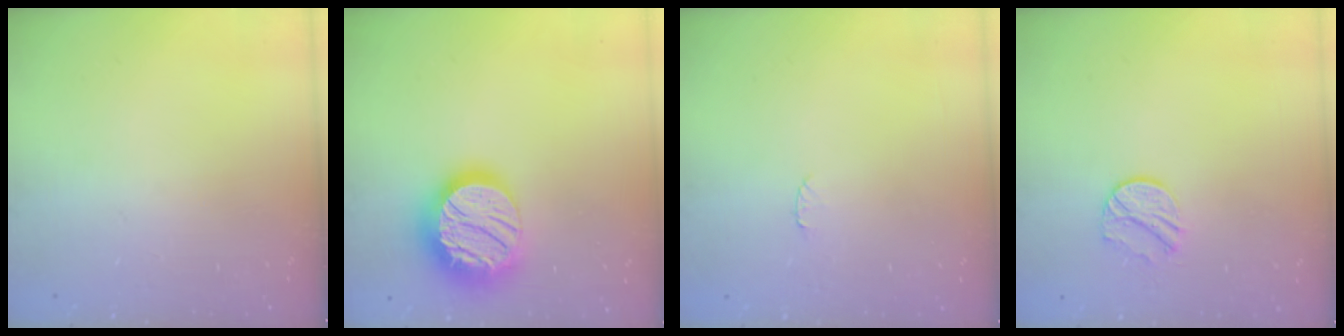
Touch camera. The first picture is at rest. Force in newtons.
{"total": 21.5, "press": 21.4, "slide": 1.6}
{"total": 4.1, "press": 4.1, "slide": 0.5}
{"total": 9.1, "press": 9.1, "slide": 0.4}